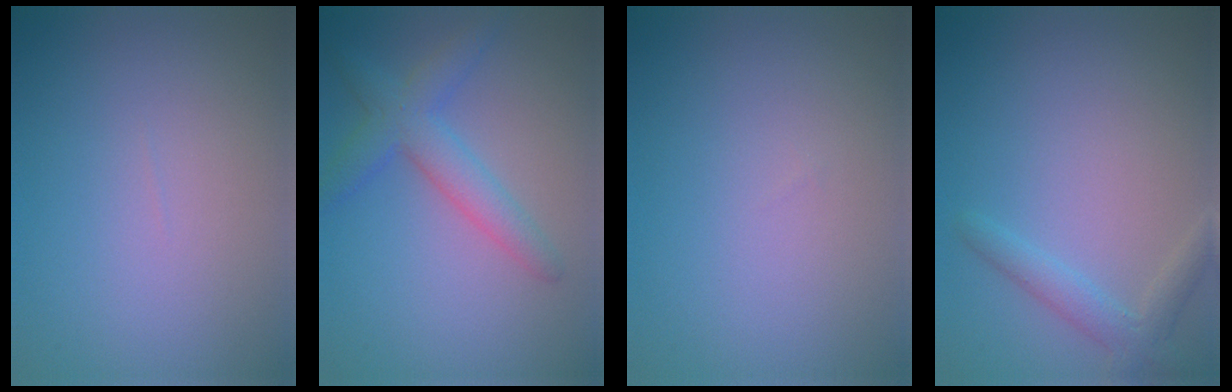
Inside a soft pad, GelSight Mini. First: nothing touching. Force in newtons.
{"total": 3.8, "press": 3.8, "slide": 0.1}
{"total": 0.0}
{"total": 2.3, "press": 2.3, "slide": 0.1}